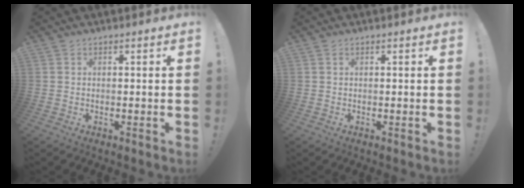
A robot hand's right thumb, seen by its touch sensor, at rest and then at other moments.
{"total": 0.0}